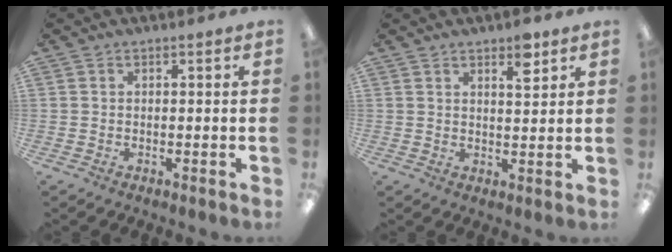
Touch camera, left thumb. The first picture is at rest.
{"total": 5.2, "force": [3.6, 1.8, 3.3], "torque": [-0.033, -0.018, 0.055]}